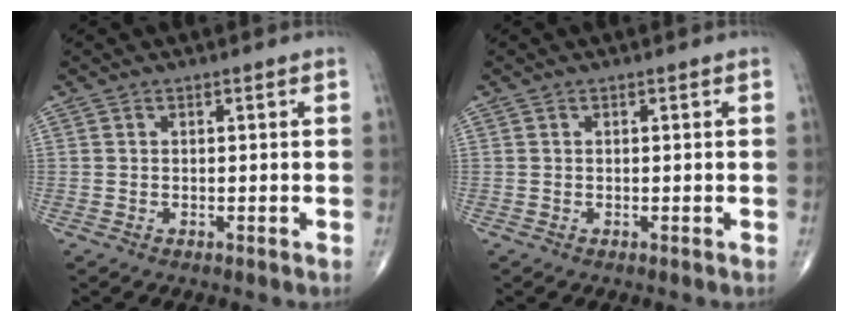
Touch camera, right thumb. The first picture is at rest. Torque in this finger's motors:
{"motor_torque": [0.00, 0.00, -0.02, 0.01, 0.01]}